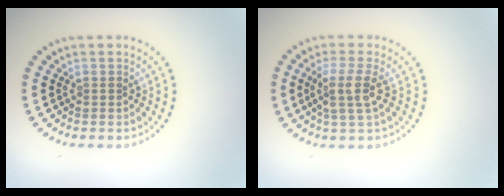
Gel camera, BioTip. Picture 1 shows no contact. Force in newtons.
{"total": 3.0, "press": 2.4, "slide": 1.8}